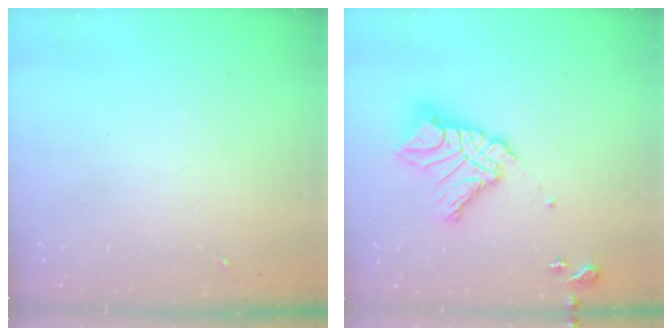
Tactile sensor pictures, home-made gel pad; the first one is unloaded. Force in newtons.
{"total": 16.9, "press": 16.8, "slide": 1.8}